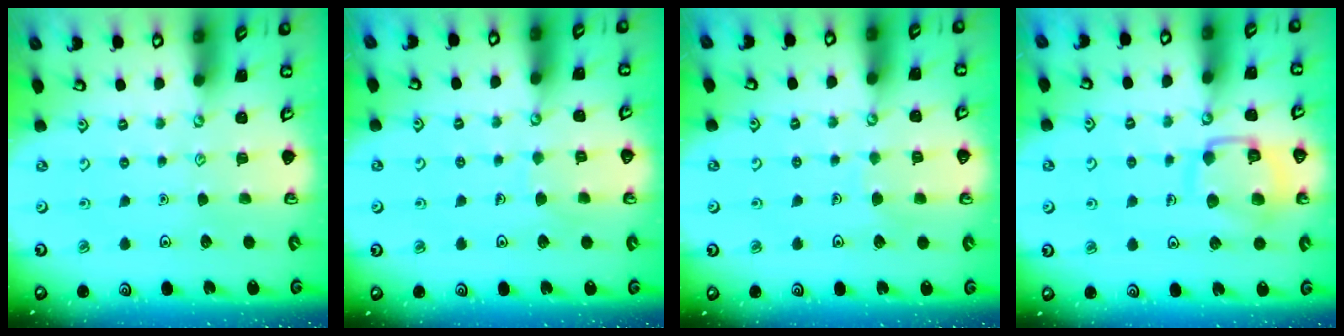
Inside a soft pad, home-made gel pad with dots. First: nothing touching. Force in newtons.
{"total": 5.0, "press": 5.0, "slide": 0.4}
{"total": 3.9, "press": 3.9, "slide": 0.2}
{"total": 12.2, "press": 12.2, "slide": 0.9}